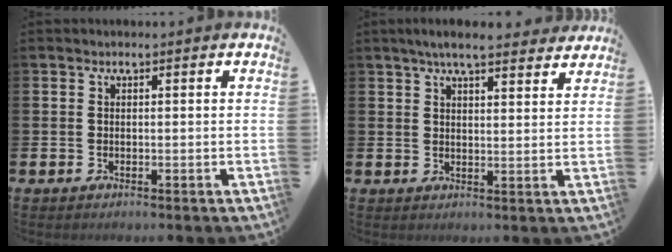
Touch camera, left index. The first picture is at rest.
{"total": 5.2, "force": [4.7, 0.7, 2.1], "torque": [-0.043, -0.017, 0.084]}